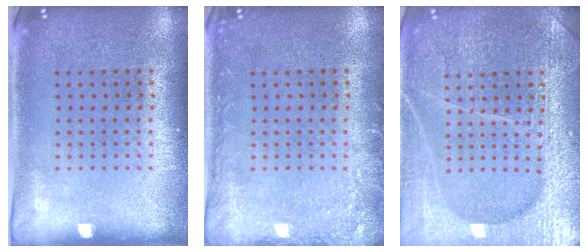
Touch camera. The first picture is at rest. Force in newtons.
{"total": 2.0, "press": 2.0, "slide": 0.2}
{"total": 6.2, "press": 6.2, "slide": 0.7}